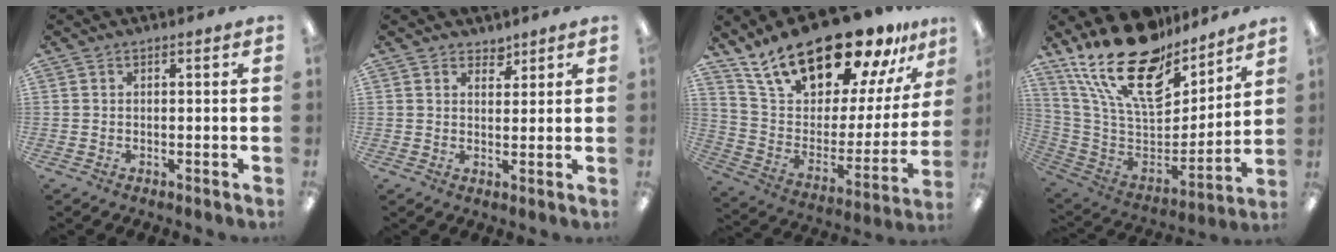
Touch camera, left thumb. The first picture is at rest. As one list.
[{"total": 2.8, "force": [2.3, 1.4, 0.4], "torque": [0.004, -0.016, 0.041]}, {"total": 25.4, "force": [19.5, 9.9, 12.8], "torque": [-0.219, -0.127, 0.344]}, {"total": 25.0, "force": [16.8, 12.0, 14.2], "torque": [-0.258, -0.114, 0.299]}]